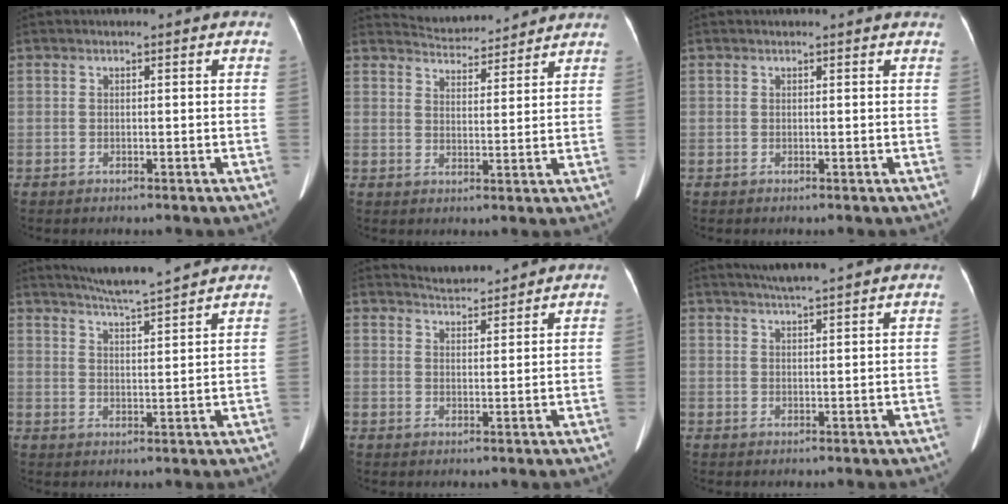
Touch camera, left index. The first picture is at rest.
{"total": 8.1, "force": [8.0, 1.1, 1.0], "torque": [-0.022, 0.018, 0.116]}
{"total": 2.5, "force": [2.4, 0.1, 0.5], "torque": [-0.012, 0.010, 0.018]}
{"total": 10.4, "force": [9.5, -0.6, 4.1], "torque": [-0.075, 0.013, 0.141]}
{"total": 4.7, "force": [4.7, 0.2, 0.2], "torque": [-0.014, 0.013, 0.073]}
{"total": 7.4, "force": [6.5, -0.2, 3.5], "torque": [-0.058, 0.025, 0.091]}